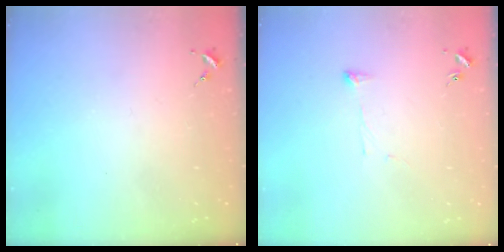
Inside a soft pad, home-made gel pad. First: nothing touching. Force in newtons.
{"total": 3.8, "press": 3.8, "slide": 0.6}